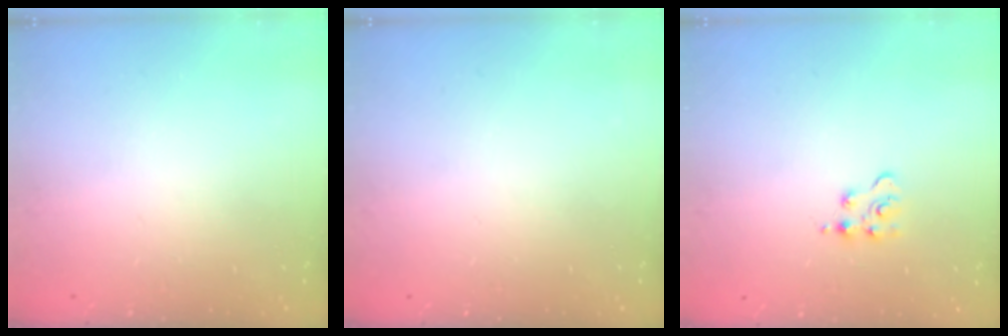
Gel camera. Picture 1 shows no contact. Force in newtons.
{"total": 0.0}
{"total": 3.0, "press": 3.0, "slide": 0.4}